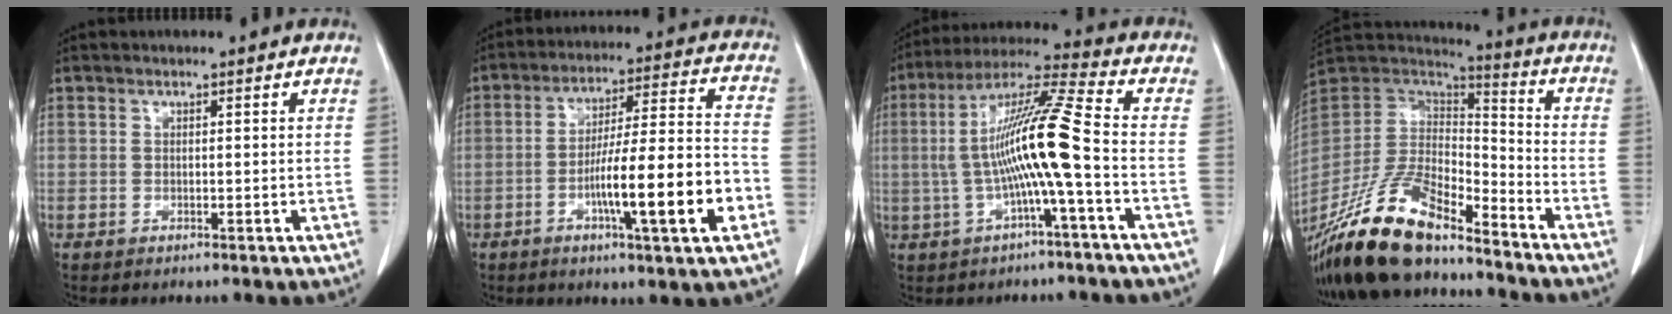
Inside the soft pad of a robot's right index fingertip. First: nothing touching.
{"total": 15.5, "force": [-5.2, 0.8, 14.6], "torque": [-0.239, 0.003, -0.081]}
{"total": 12.6, "force": [-1.6, -0.6, 12.5], "torque": [-0.238, 0.021, -0.037]}
{"total": 21.0, "force": [-16.7, 5.9, 11.3], "torque": [-0.249, -0.012, -0.316]}